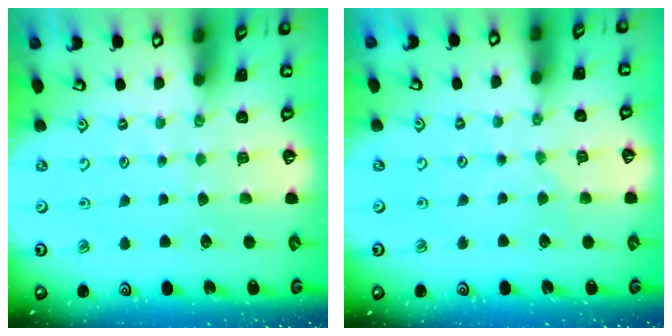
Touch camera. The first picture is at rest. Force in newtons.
{"total": 0.0}